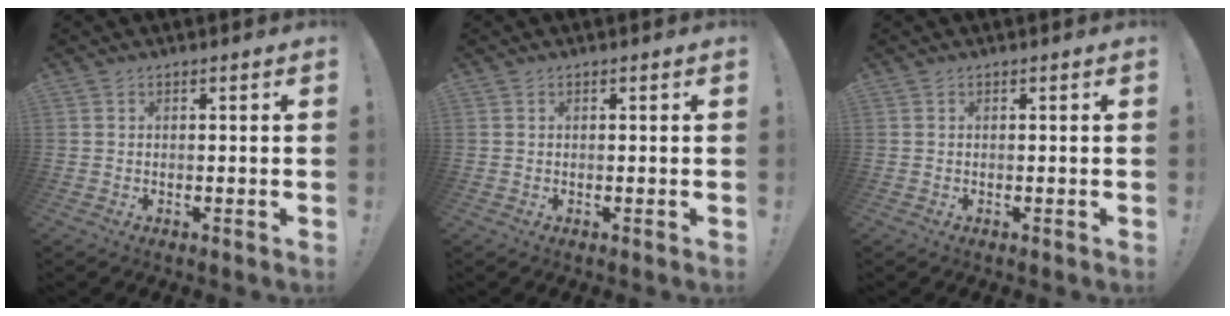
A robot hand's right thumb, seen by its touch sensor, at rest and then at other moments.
{"total": 0.0}
{"total": 0.0}